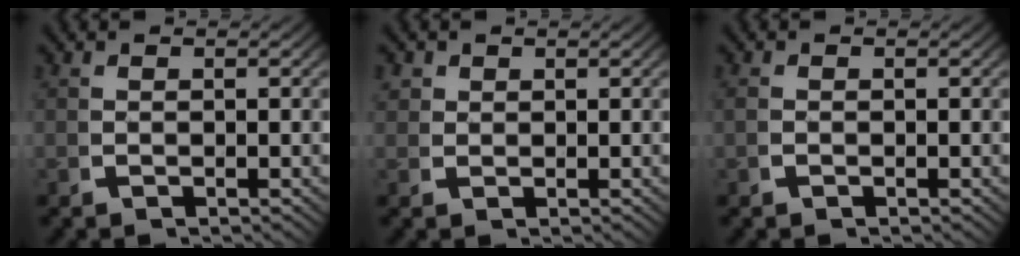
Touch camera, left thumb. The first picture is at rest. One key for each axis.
{"total": 2.0, "fx": 0.9, "fy": 1.6, "fz": 0.7, "tx": -0.018, "ty": -0.005, "tz": 0.020}
{"total": 0.6, "fx": -0.2, "fy": 0.5, "fz": 0.3, "tx": -0.013, "ty": -0.005, "tz": -0.003}